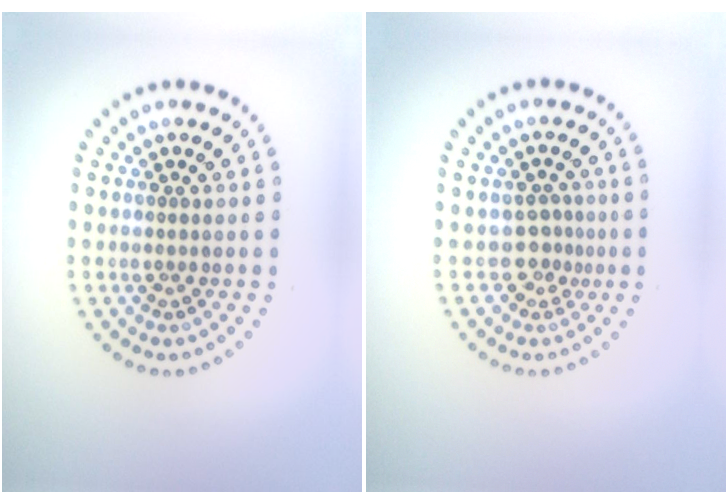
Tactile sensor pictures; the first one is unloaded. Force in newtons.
{"total": 2.0, "press": 1.4, "slide": 1.4}